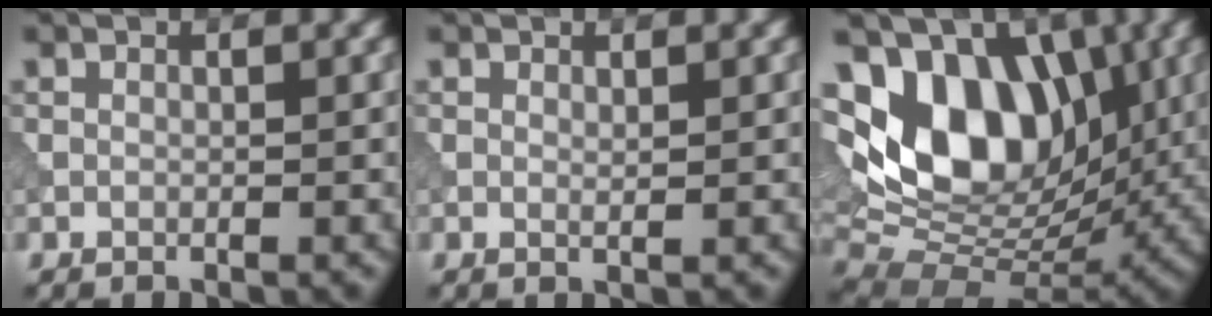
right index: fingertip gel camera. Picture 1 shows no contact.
{"total": 0.6, "force": [0.4, 0.1, 0.4], "torque": [-0.011, -0.002, 0.008]}
{"total": 11.7, "force": [3.2, 7.5, 8.4], "torque": [-0.122, 0.010, 0.046]}